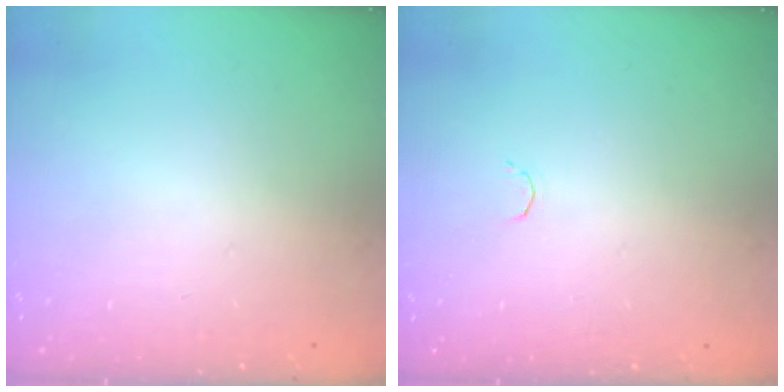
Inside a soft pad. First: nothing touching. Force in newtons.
{"total": 1.8, "press": 1.7, "slide": 0.4}